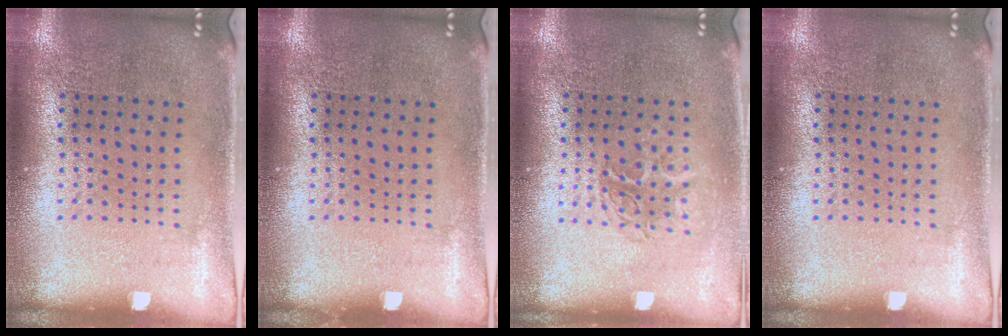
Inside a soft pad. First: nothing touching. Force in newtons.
{"total": 0.0}
{"total": 1.4, "press": 1.1, "slide": 0.8}
{"total": 0.0}